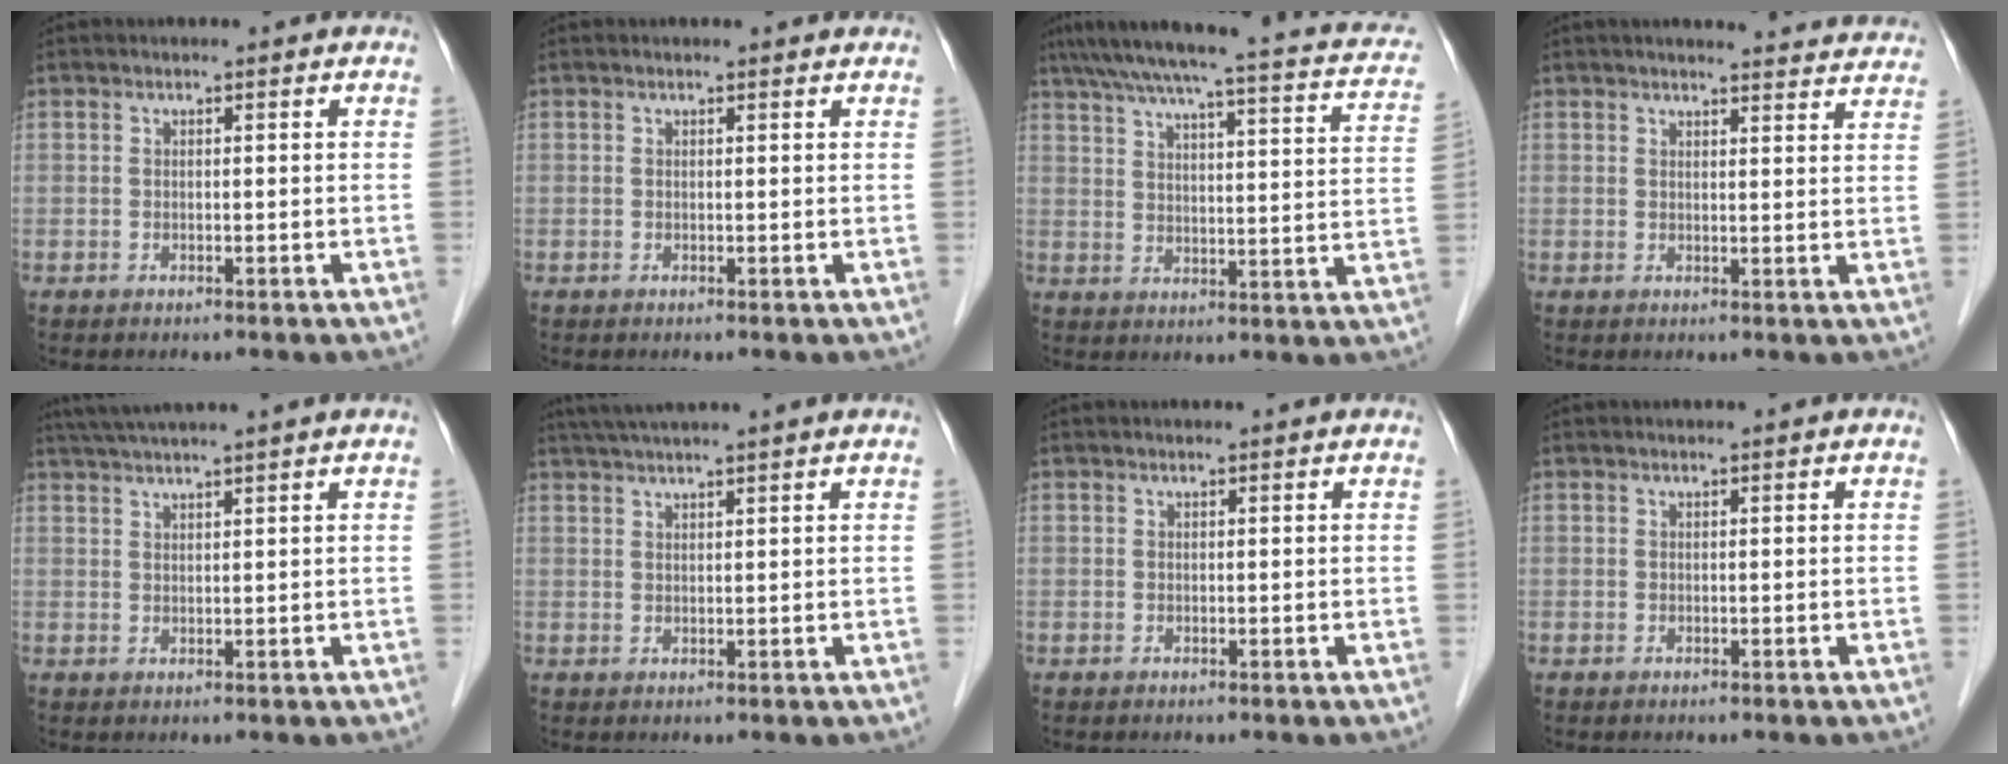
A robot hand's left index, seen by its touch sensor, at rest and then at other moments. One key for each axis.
{"total": 1.7, "fx": 1.6, "fy": 0.5, "fz": 0.3, "tx": -0.014, "ty": 0.008, "tz": 0.010}
{"total": 22.8, "fx": 18.0, "fy": 3.7, "fz": 13.5, "tx": -0.202, "ty": 0.025, "tz": 0.216}
{"total": 15.6, "fx": 14.9, "fy": 1.9, "fz": 4.1, "tx": -0.035, "ty": -0.009, "tz": 0.160}
{"total": 8.5, "fx": 7.3, "fy": -1.3, "fz": 4.2, "tx": -0.068, "ty": 0.034, "tz": 0.105}
{"total": 8.7, "fx": 7.5, "fy": -0.9, "fz": 4.4, "tx": -0.071, "ty": 0.038, "tz": 0.104}
{"total": 1.9, "fx": 1.8, "fy": 0.1, "fz": 0.6, "tx": -0.012, "ty": 0.013, "tz": 0.019}
{"total": 1.1, "fx": 1.0, "fy": 0.0, "fz": 0.5, "tx": -0.008, "ty": 0.012, "tz": 0.014}